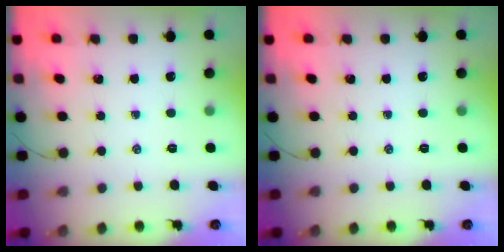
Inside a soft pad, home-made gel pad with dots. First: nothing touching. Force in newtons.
{"total": 0.0}